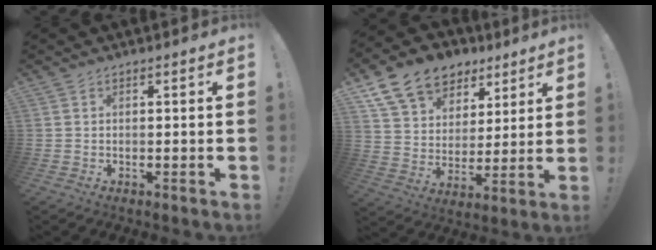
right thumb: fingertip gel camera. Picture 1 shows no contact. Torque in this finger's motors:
{"motor_torque": [0.69, 0.70, 0.26, 0.22, 0.17]}